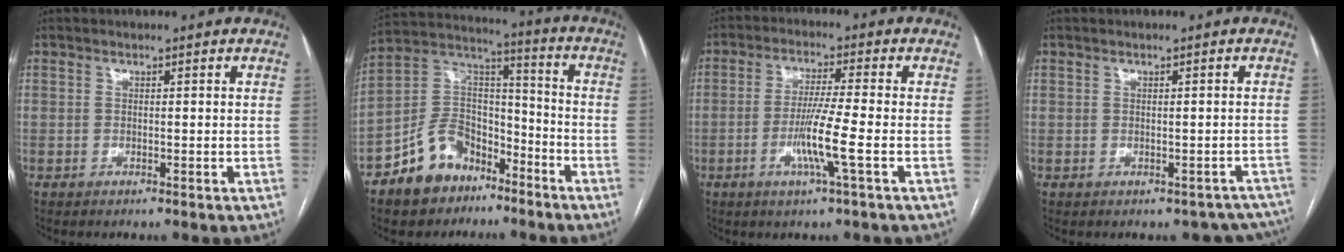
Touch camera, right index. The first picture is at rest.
{"total": 12.8, "force": [-8.0, 8.5, 5.2], "torque": [-0.105, 0.041, -0.144]}
{"total": 7.3, "force": [-2.2, -0.9, 6.9], "torque": [-0.133, -0.011, -0.046]}
{"total": 5.5, "force": [-3.9, 3.9, 0.7], "torque": [0.016, 0.029, -0.038]}